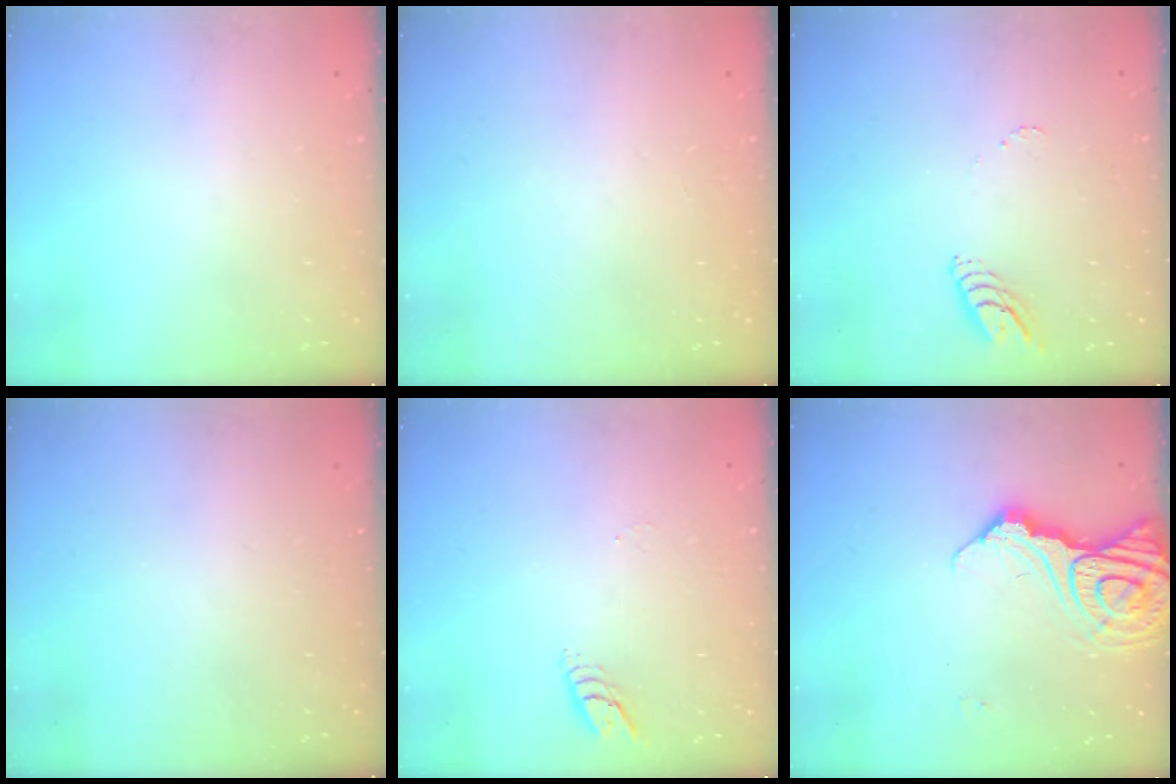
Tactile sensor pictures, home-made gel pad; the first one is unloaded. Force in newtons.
{"total": 0.0}
{"total": 5.6, "press": 5.6, "slide": 0.3}
{"total": 0.0}
{"total": 3.9, "press": 3.9, "slide": 0.3}
{"total": 13.8, "press": 13.7, "slide": 1.6}